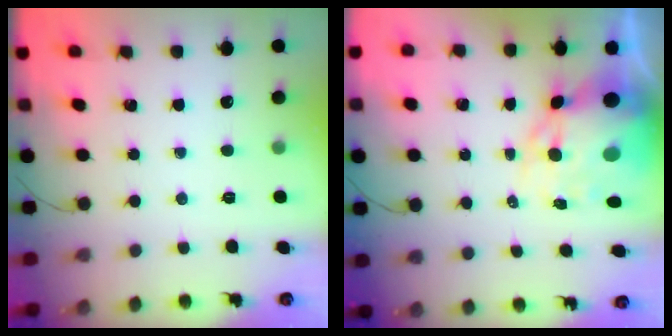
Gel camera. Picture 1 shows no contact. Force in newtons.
{"total": 14.4, "press": 14.0, "slide": 3.6}